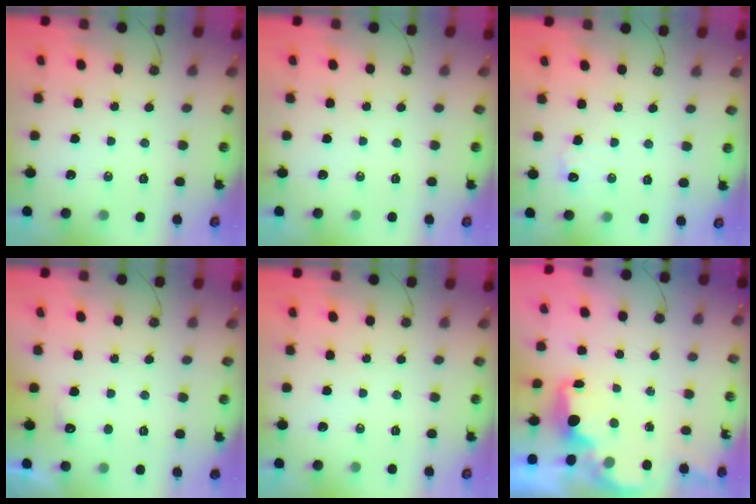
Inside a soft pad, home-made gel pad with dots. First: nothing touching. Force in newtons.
{"total": 0.0}
{"total": 7.9, "press": 7.8, "slide": 1.4}
{"total": 3.9, "press": 3.8, "slide": 1.0}
{"total": 0.0}
{"total": 2.0, "press": 2.0, "slide": 0.5}